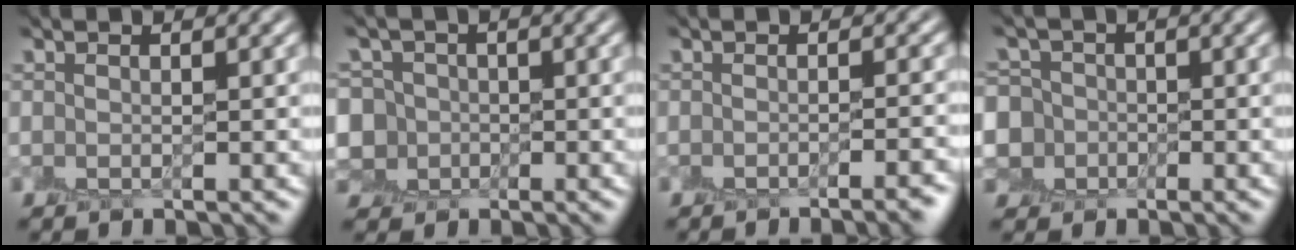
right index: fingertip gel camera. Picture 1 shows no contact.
{"total": 6.0, "force": [0.0, 5.5, 2.4], "torque": [-0.055, 0.037, -0.044]}
{"total": 3.7, "force": [-2.5, 0.8, 2.6], "torque": [-0.026, 0.006, -0.031]}
{"total": 6.4, "force": [-0.7, 6.0, 2.0], "torque": [-0.051, 0.034, -0.061]}